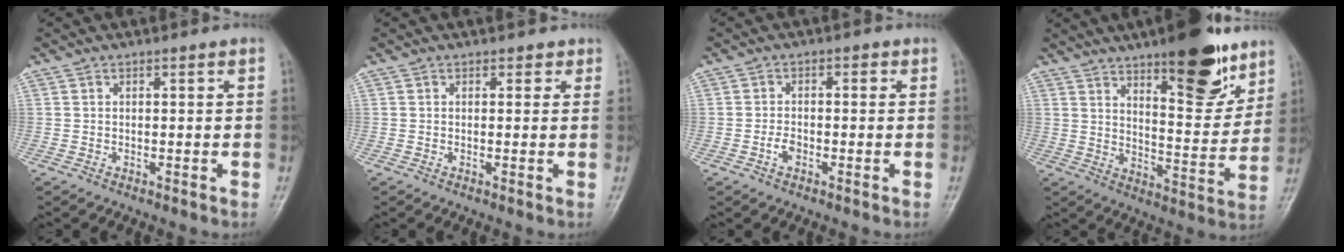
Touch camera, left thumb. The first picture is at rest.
{"total": 1.2, "force": [0.7, 0.9, 0.3], "torque": [0.010, -0.002, 0.003]}
{"total": 2.7, "force": [-1.0, 1.8, 1.8], "torque": [-0.021, 0.011, -0.023]}
{"total": 17.2, "force": [11.0, 5.6, 12.0], "torque": [-0.130, -0.068, 0.168]}